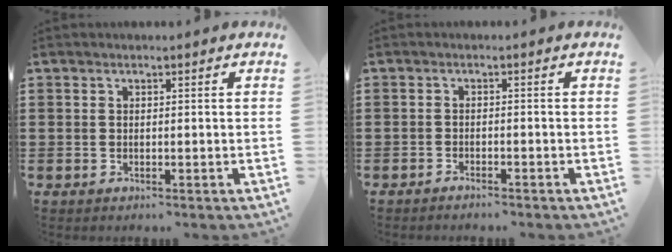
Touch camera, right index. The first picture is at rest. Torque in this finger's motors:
{"motor_torque": [-1.12, 1.02, 0.05, -0.02]}